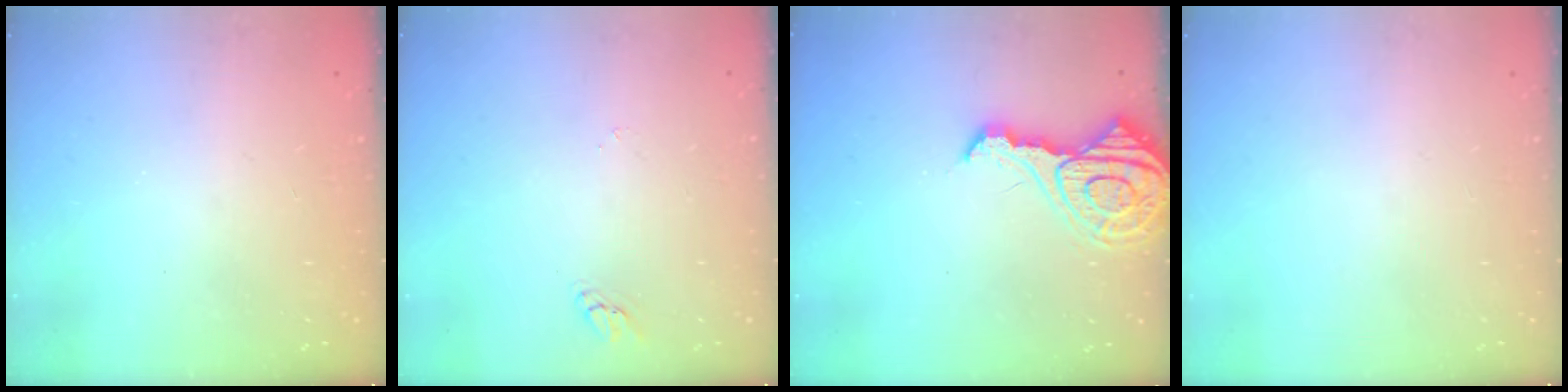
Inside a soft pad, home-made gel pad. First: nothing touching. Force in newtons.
{"total": 2.0, "press": 2.0, "slide": 0.2}
{"total": 13.4, "press": 13.3, "slide": 1.3}
{"total": 0.0}